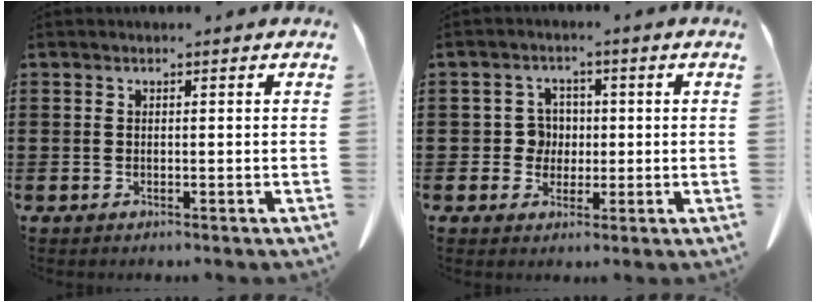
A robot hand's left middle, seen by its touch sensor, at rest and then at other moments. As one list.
[{"total": 3.9, "force": [0.0, 3.6, 1.5], "torque": [-0.035, 0.007, -0.005]}]